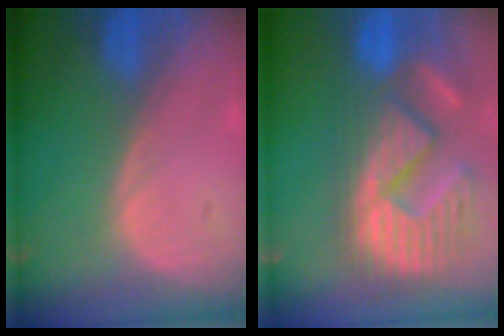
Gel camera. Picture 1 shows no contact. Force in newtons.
{"total": 13.8, "press": 12.2, "slide": 6.4}